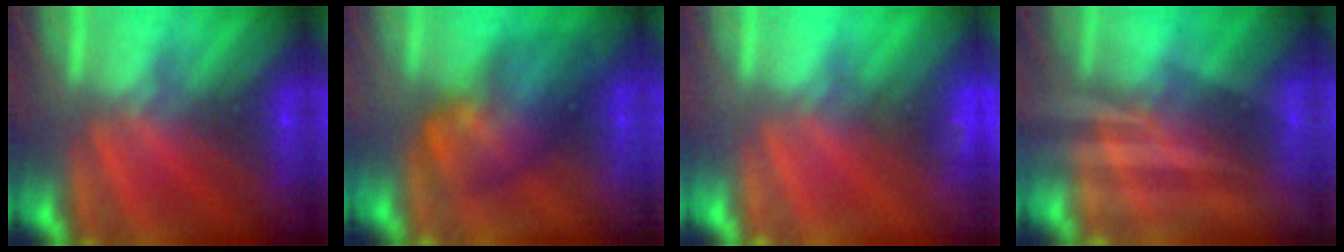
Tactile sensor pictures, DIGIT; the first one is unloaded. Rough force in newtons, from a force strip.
{"total": 6.0}
{"total": 4.6}
{"total": 2.1}